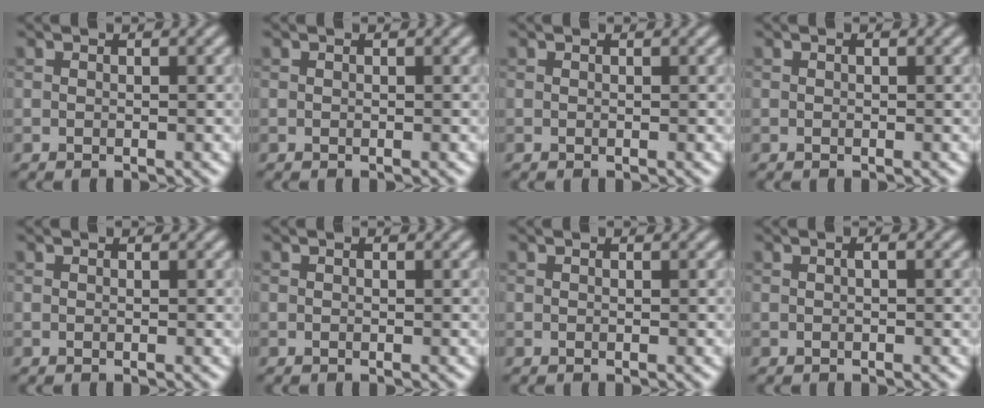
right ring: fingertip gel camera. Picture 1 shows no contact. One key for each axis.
{"total": 0.0}
{"total": 0.0}
{"total": 0.0}
{"total": 0.0}
{"total": 0.0}
{"total": 0.0}
{"total": 0.5, "fx": 0.1, "fy": 0.1, "fz": 0.5, "tx": -0.011, "ty": 0.003, "tz": 0.002}